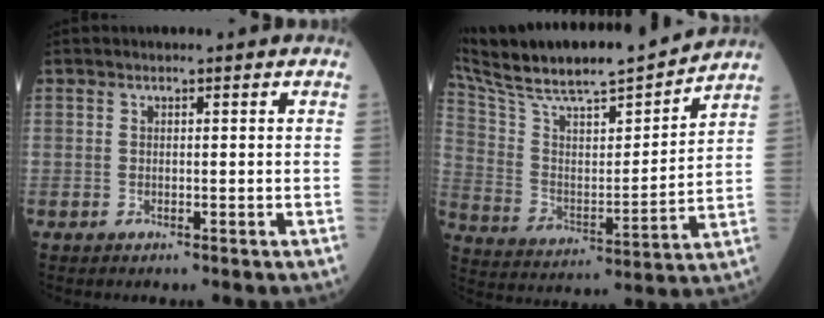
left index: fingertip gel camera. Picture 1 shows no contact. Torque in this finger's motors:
{"motor_torque": [0.60, -1.42, 0.55, 0.14]}